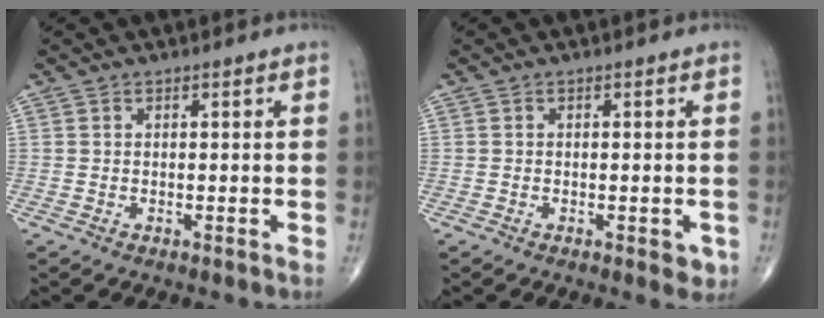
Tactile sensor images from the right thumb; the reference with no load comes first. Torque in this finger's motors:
{"motor_torque": [0.33, 0.61, -0.11, -0.08, 0.05]}